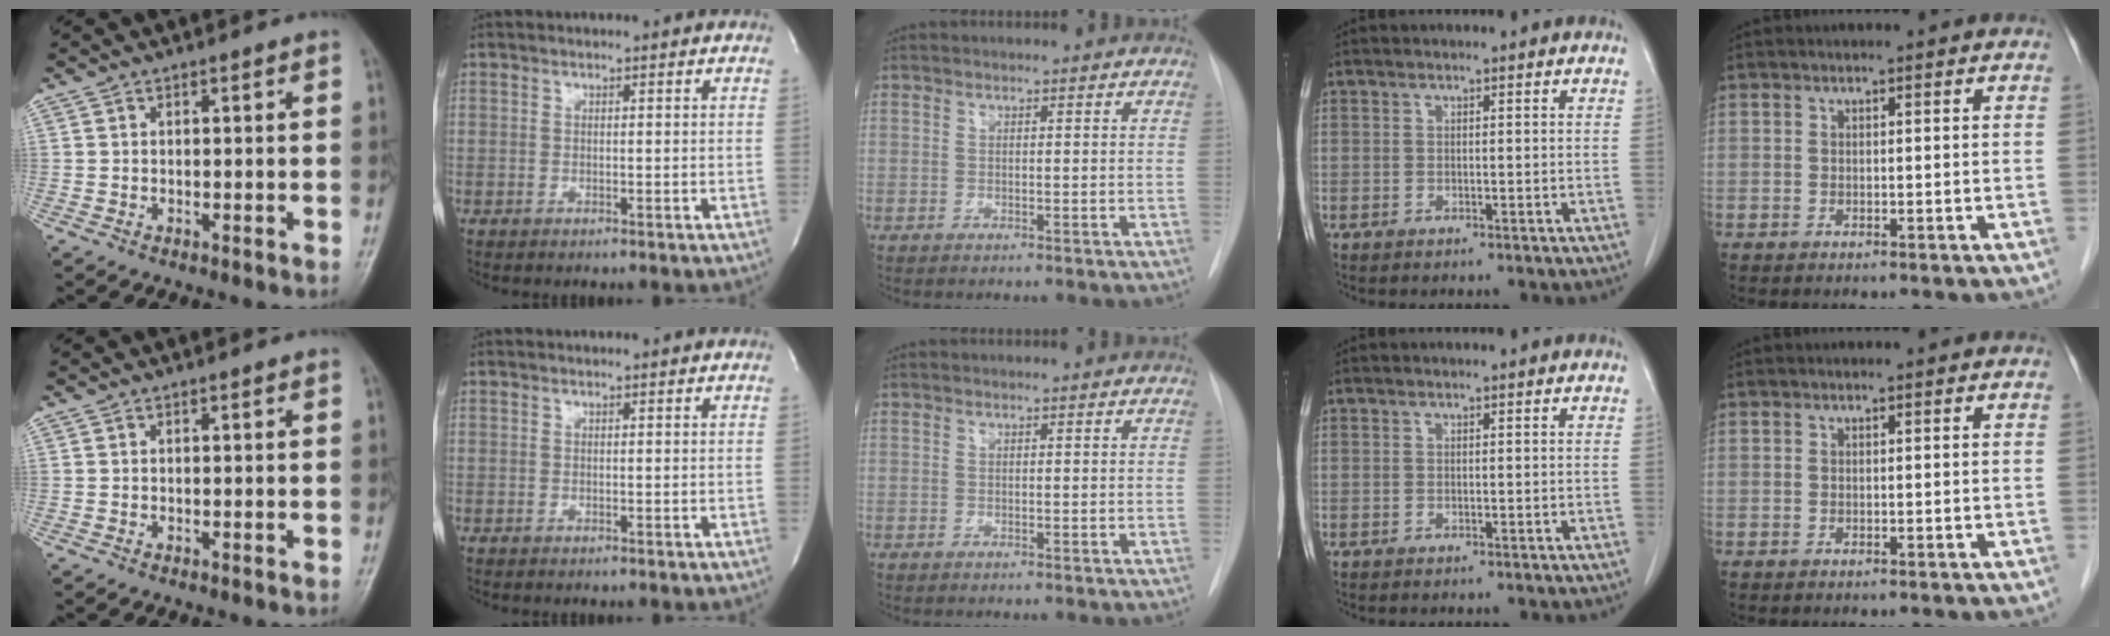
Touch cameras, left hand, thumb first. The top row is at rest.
{}